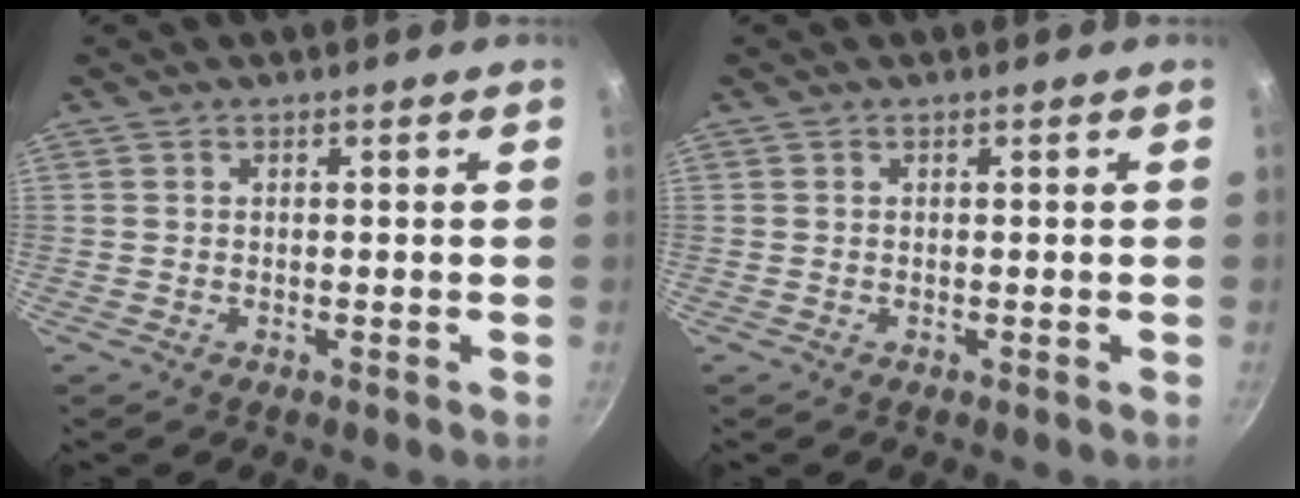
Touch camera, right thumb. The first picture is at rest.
{"total": 0.0}